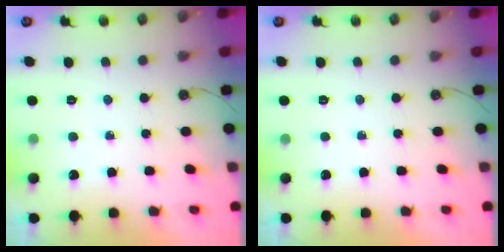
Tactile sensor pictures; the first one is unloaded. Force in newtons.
{"total": 0.0}